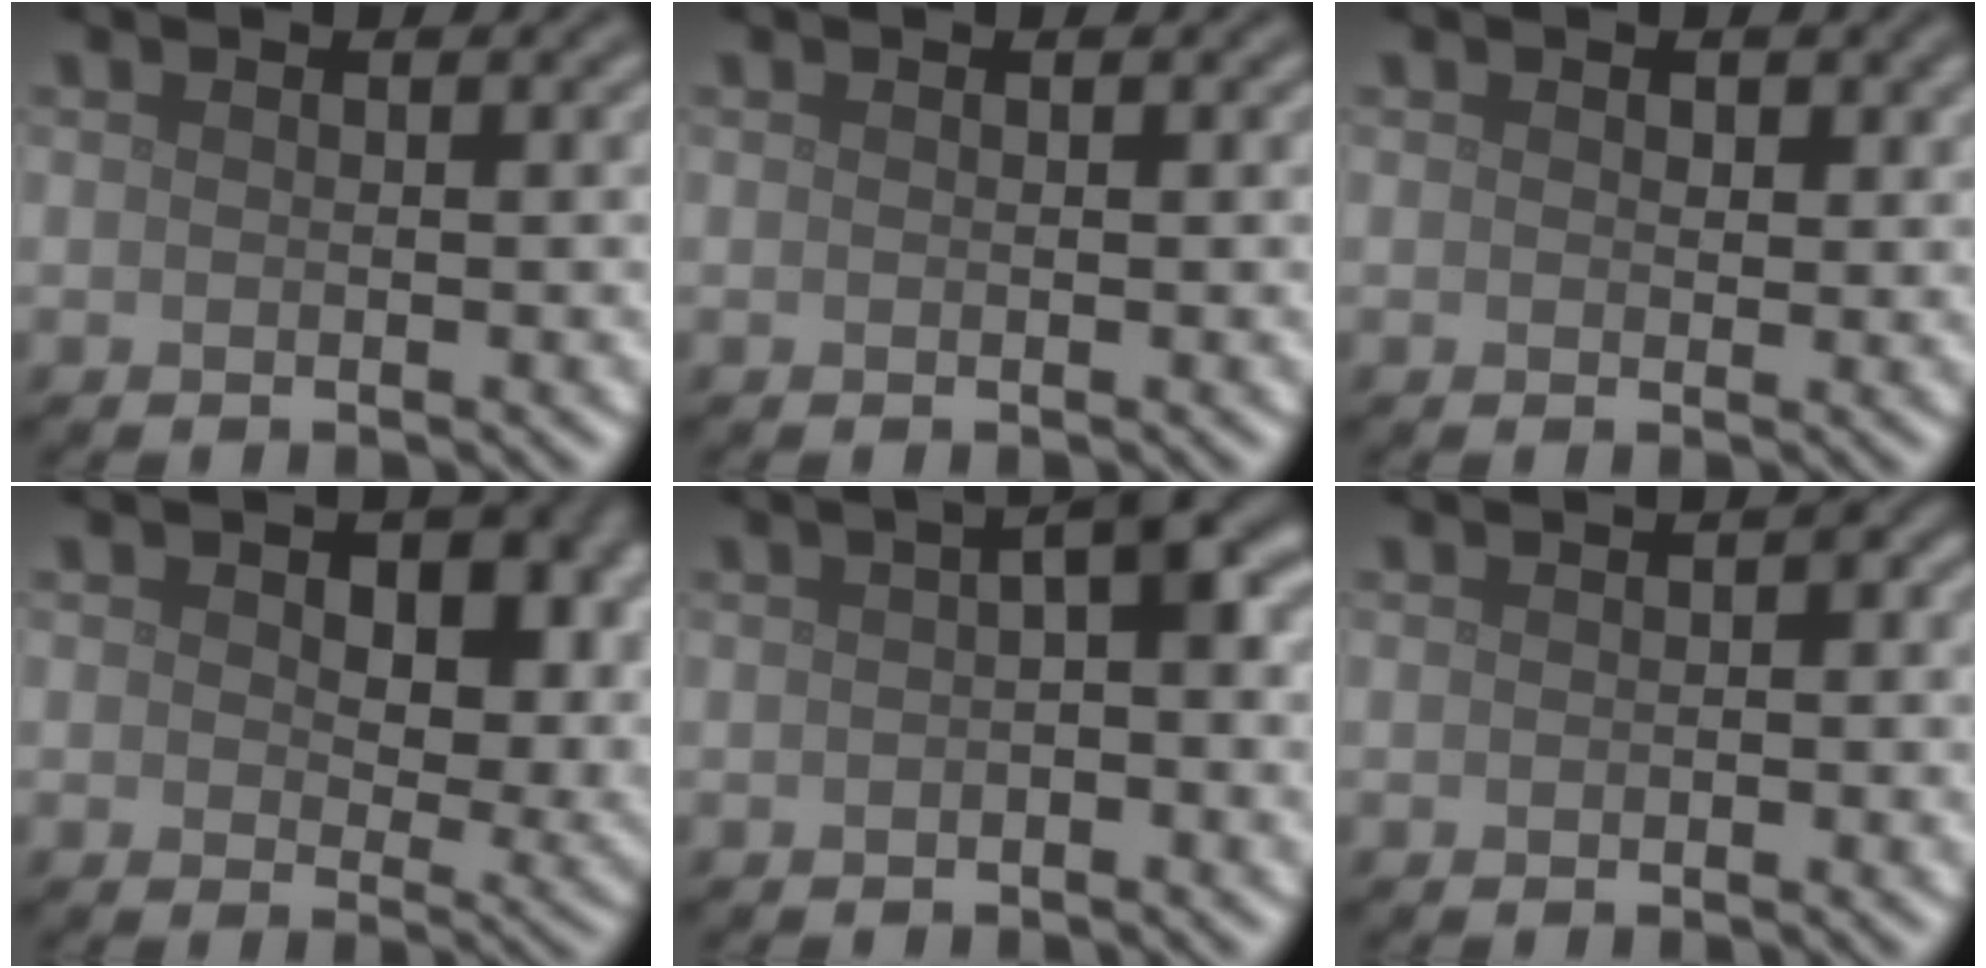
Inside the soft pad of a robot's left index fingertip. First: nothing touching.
{"total": 0.0}
{"total": 1.1, "force": [0.5, 0.8, 0.5], "torque": [-0.005, -0.003, 0.006]}
{"total": 8.9, "force": [2.4, 5.5, 6.6], "torque": [-0.081, -0.015, 0.035]}
{"total": 3.6, "force": [0.4, 0.8, 3.5], "torque": [-0.049, 0.016, 0.002]}
{"total": 1.2, "force": [0.0, 0.7, 1.0], "torque": [-0.011, 0.001, 0.000]}